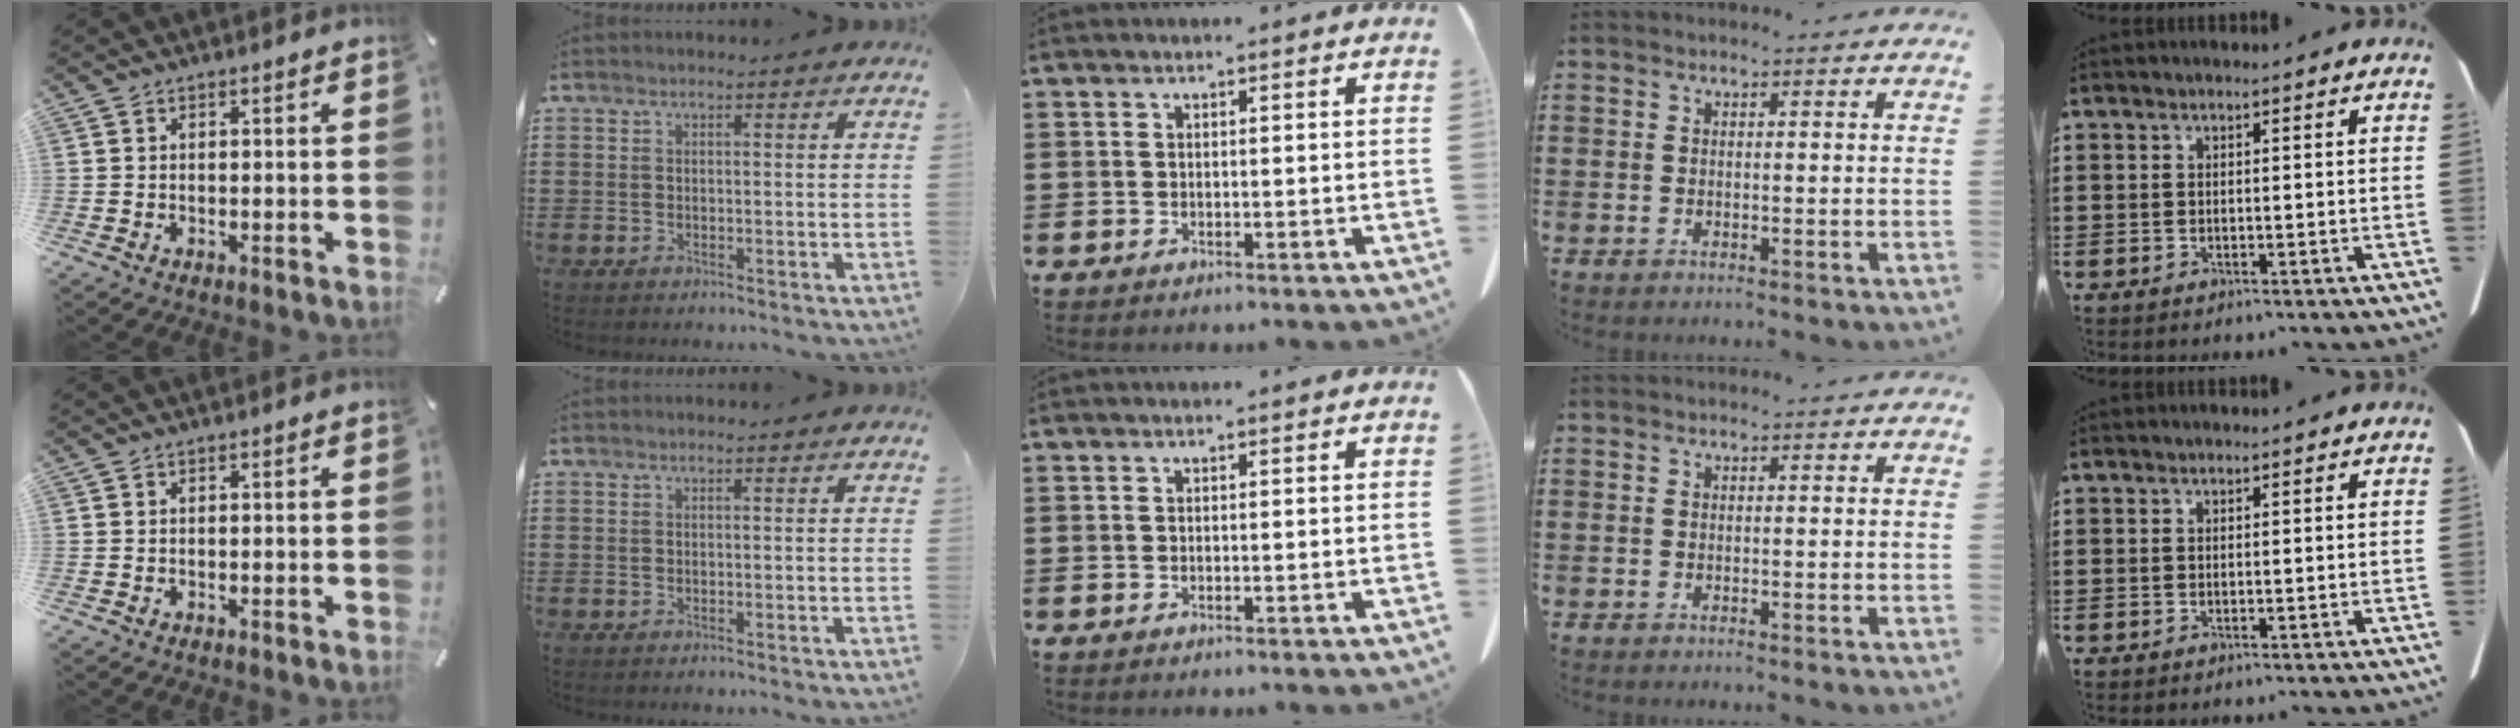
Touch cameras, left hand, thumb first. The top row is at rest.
{}